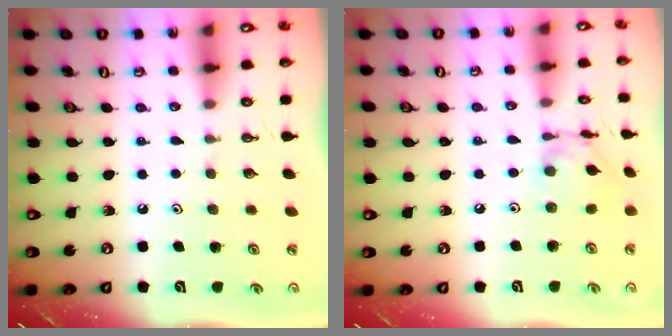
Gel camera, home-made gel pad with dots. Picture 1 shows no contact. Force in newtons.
{"total": 10.1, "press": 10.1, "slide": 0.9}